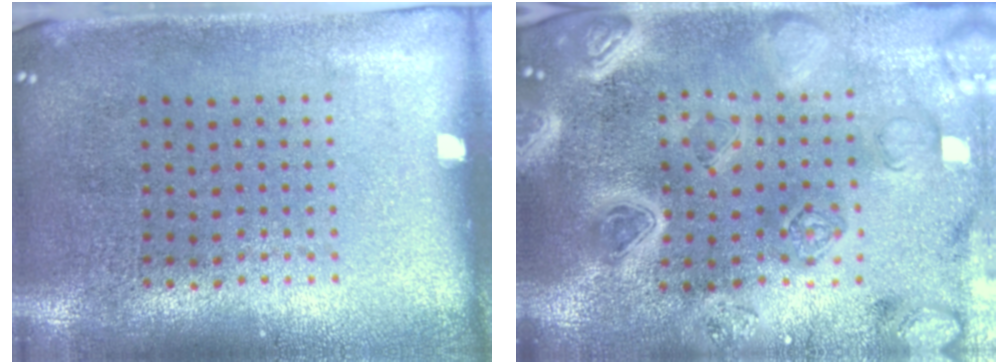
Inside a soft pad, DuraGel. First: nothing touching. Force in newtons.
{"total": 4.7, "press": 4.1, "slide": 2.3}